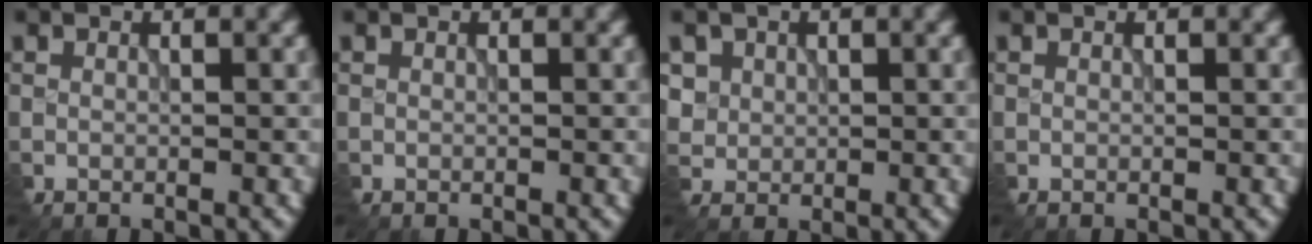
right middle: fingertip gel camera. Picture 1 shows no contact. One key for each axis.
{"total": 0.0}
{"total": 1.8, "fx": 0.6, "fy": 1.7, "fz": 0.1, "tx": -0.012, "ty": -0.008, "tz": 0.013}
{"total": 0.0}